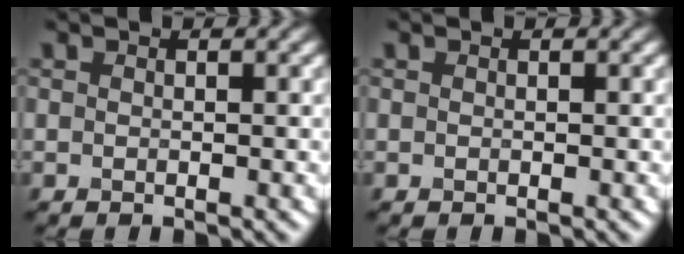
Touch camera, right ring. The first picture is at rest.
{"total": 0.0}